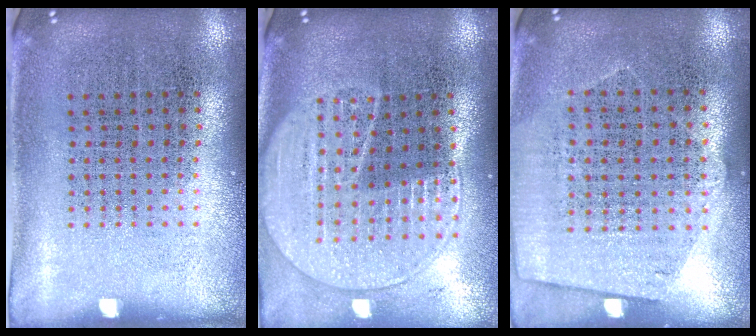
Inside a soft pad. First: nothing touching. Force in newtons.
{"total": 2.0, "press": 1.8, "slide": 1.0}
{"total": 1.2, "press": 1.0, "slide": 0.6}